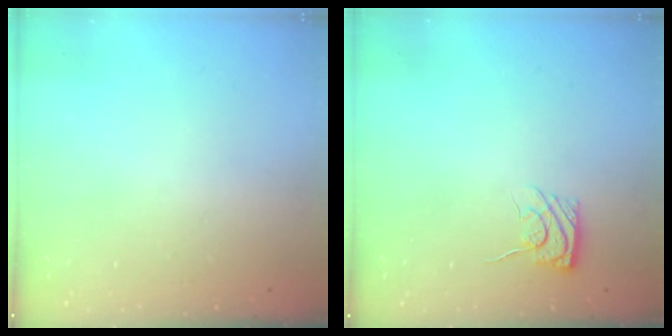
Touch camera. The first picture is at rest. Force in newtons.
{"total": 6.1, "press": 5.9, "slide": 1.6}